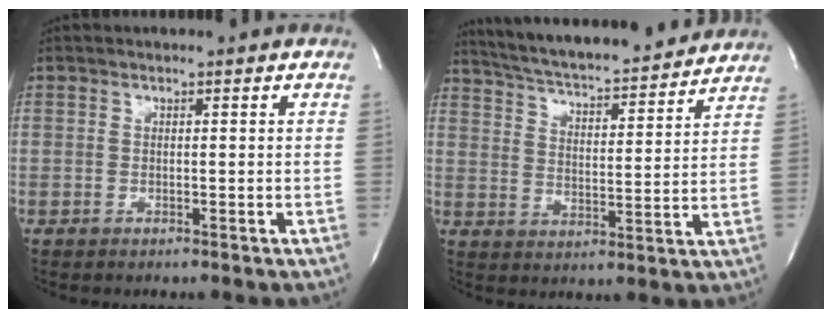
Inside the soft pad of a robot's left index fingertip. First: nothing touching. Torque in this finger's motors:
{"motor_torque": [-0.03, -0.11, 0.18, 0.11]}